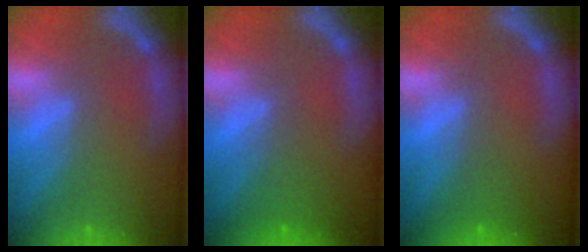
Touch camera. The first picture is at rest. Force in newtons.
{"total": 2.0}
{"total": 1.0}